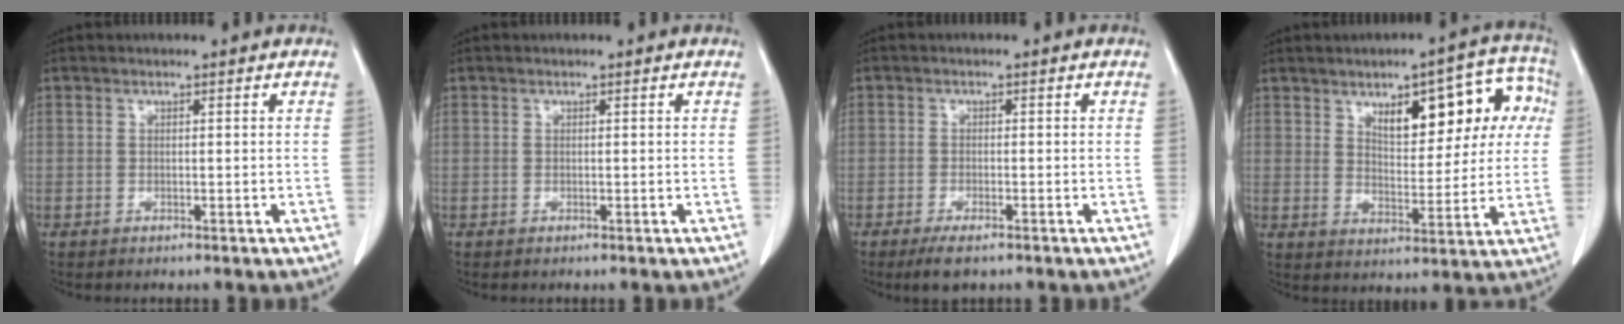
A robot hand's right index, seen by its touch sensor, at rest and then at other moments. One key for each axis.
{"total": 0.0}
{"total": 3.5, "fx": -2.5, "fy": 0.8, "fz": 2.3, "tx": -0.044, "ty": -0.006, "tz": -0.039}
{"total": 13.5, "fx": 4.9, "fy": 5.4, "fz": 11.4, "tx": -0.136, "ty": 0.033, "tz": 0.069}